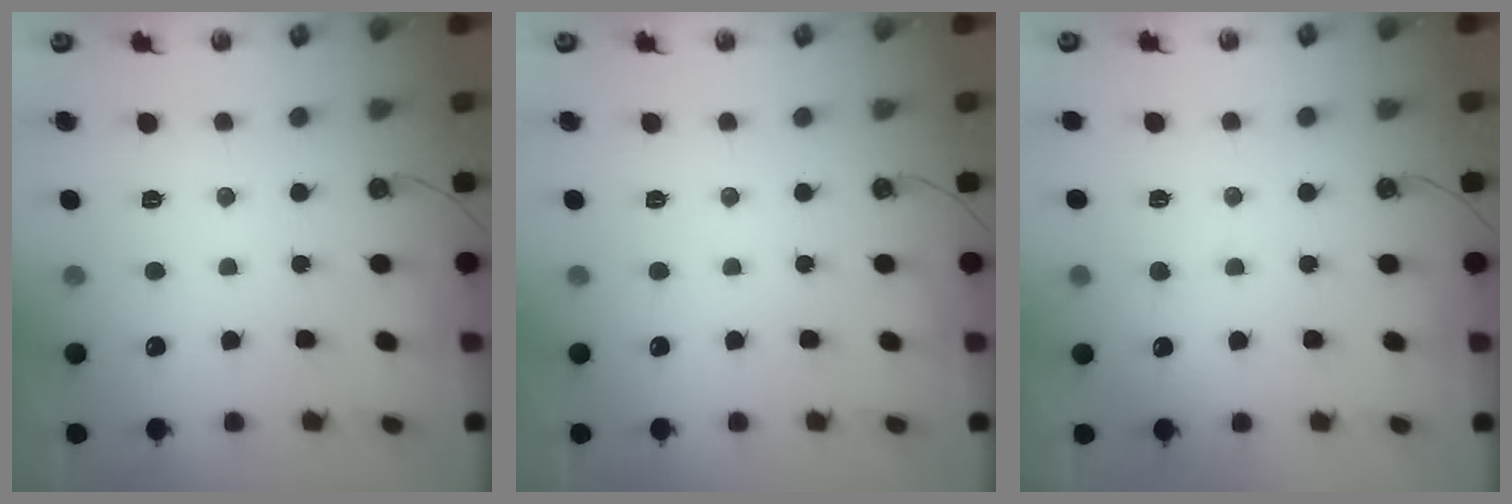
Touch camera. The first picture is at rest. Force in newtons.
{"total": 0.0}
{"total": 4.5, "press": 4.4, "slide": 1.0}